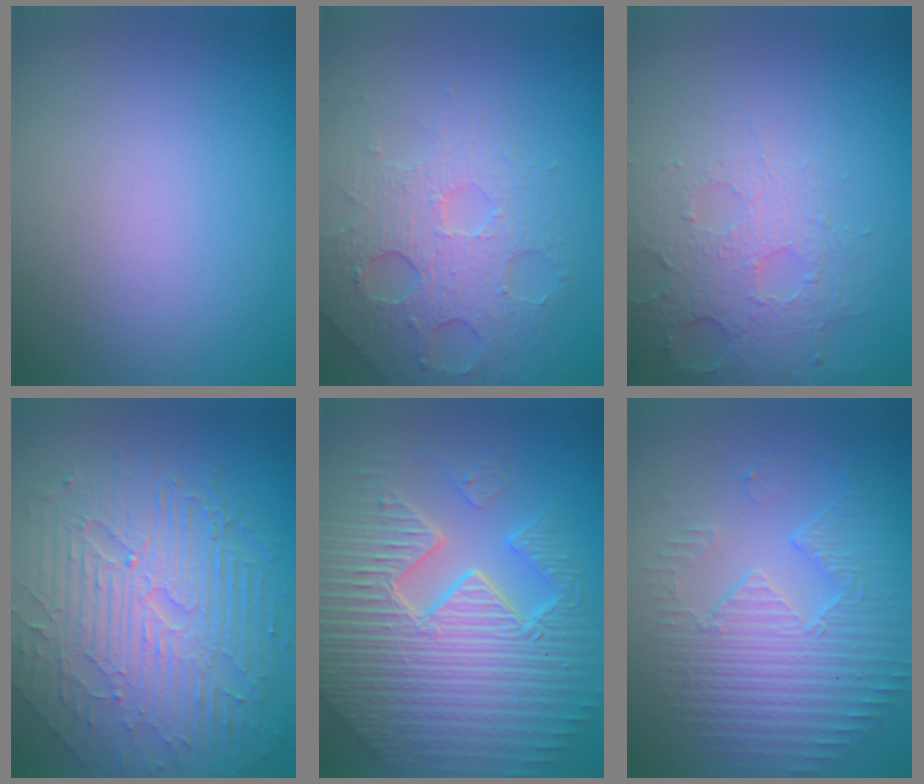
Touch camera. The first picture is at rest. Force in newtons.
{"total": 5.1, "press": 4.2, "slide": 2.9}
{"total": 4.9, "press": 3.4, "slide": 3.5}
{"total": 9.5, "press": 6.2, "slide": 7.2}
{"total": 11.2, "press": 7.1, "slide": 8.7}
{"total": 5.2, "press": 3.7, "slide": 3.7}